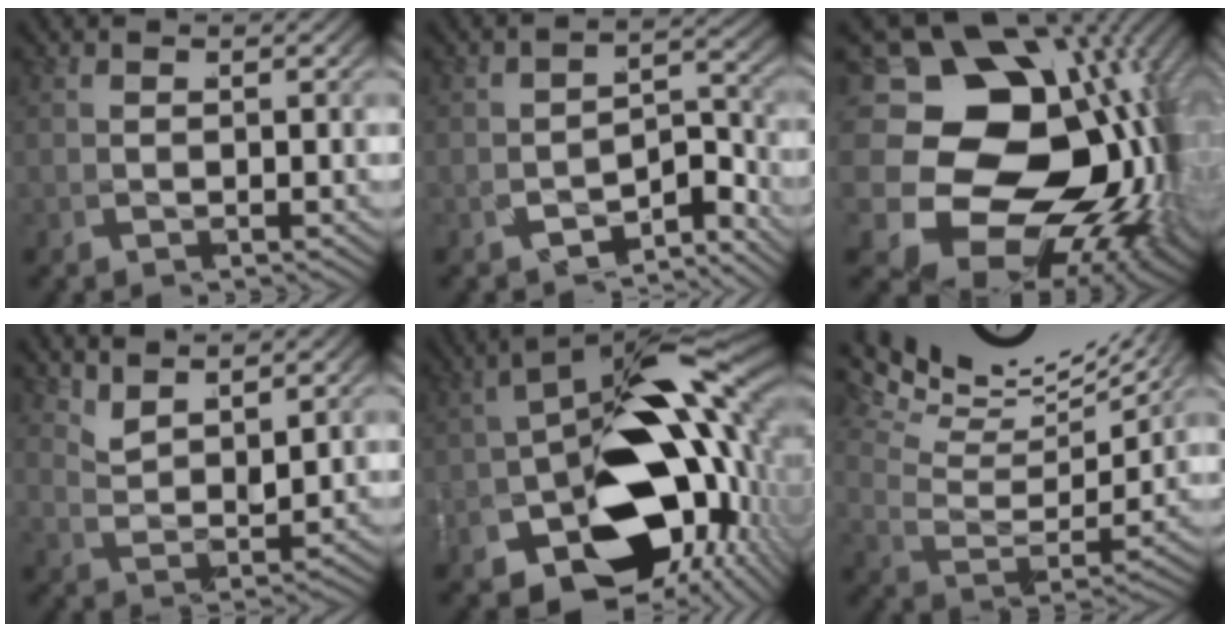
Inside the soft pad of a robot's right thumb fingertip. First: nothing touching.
{"total": 4.6, "force": [-4.3, 1.7, 0.6], "torque": [-0.022, -0.014, -0.068]}
{"total": 26.1, "force": [-3.6, 19.2, 17.2], "torque": [-0.323, -0.072, -0.047]}
{"total": 2.4, "force": [2.0, 0.6, 1.2], "torque": [-0.031, -0.001, 0.038]}
{"total": 17.9, "force": [-4.5, 10.8, 13.5], "torque": [-0.236, -0.047, -0.054]}
{"total": 8.4, "force": [4.5, 3.8, 5.9], "torque": [-0.104, 0.013, 0.056]}